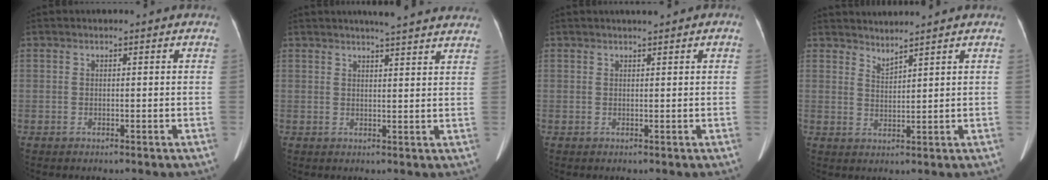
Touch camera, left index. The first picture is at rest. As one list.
[{"total": 11.7, "force": [10.5, 0.8, 5.1], "torque": [-0.058, 0.010, 0.113]}, {"total": 1.1, "force": [0.8, 0.2, 0.8], "torque": [-0.014, 0.008, 0.013]}, {"total": 2.7, "force": [2.7, -0.2, 0.4], "torque": [-0.003, 0.003, 0.048]}]